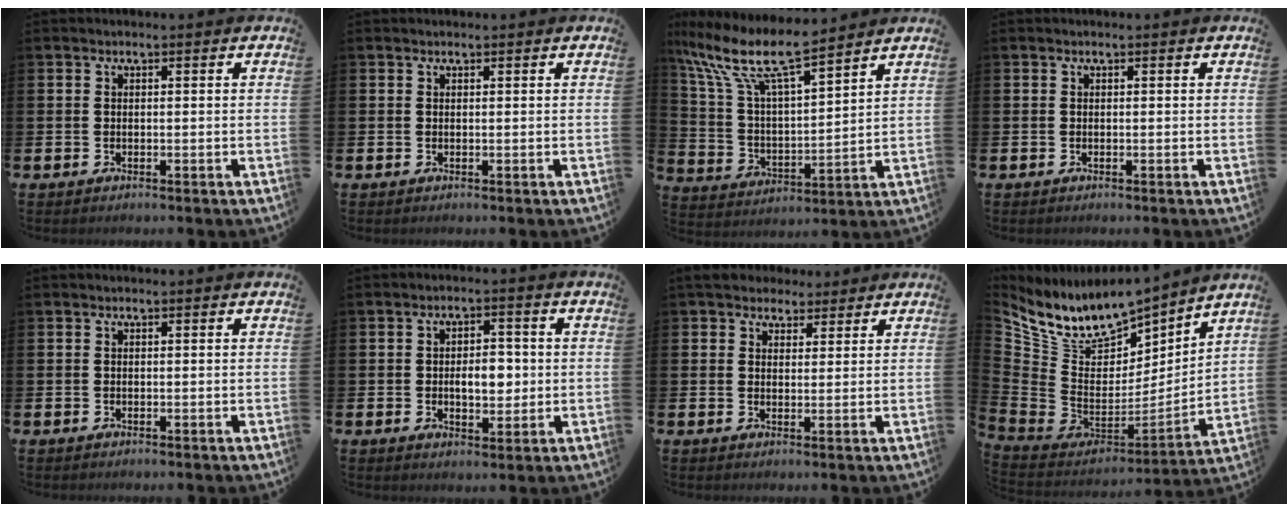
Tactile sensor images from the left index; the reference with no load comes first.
{"total": 0.0}
{"total": 11.2, "force": [9.4, 2.1, 5.6], "torque": [-0.152, -0.051, 0.163]}
{"total": 0.0}
{"total": 0.0}
{"total": 3.9, "force": [-0.1, 2.3, 3.2], "torque": [-0.046, 0.001, -0.008]}
{"total": 4.4, "force": [3.7, 2.3, 0.4], "torque": [-0.017, -0.012, 0.067]}
{"total": 9.9, "force": [8.9, 3.6, 2.4], "torque": [-0.108, -0.069, 0.163]}